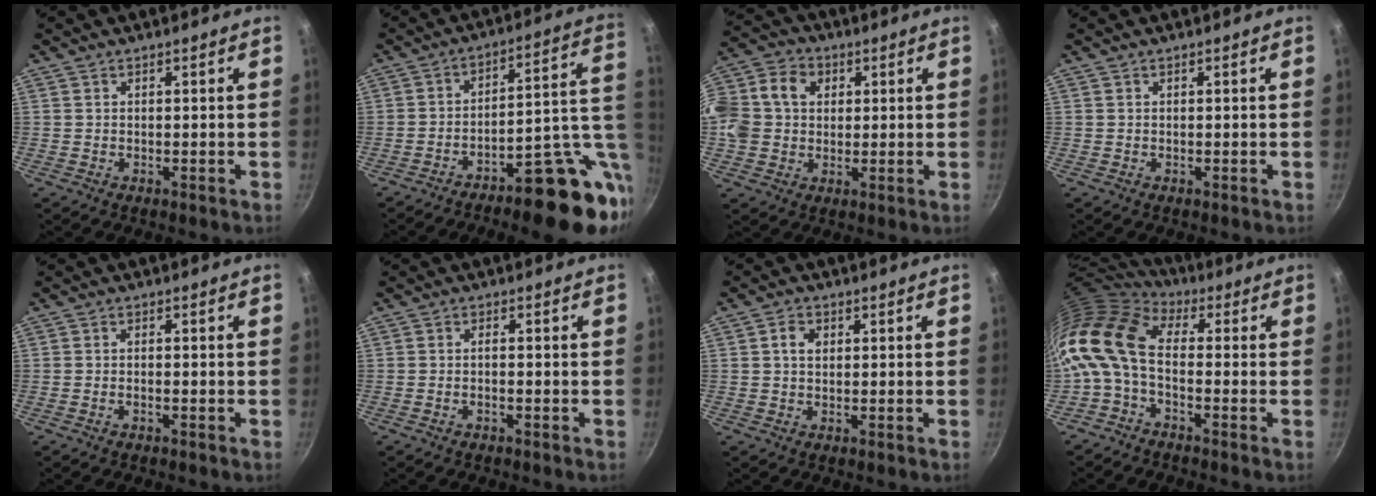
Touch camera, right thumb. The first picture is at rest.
{"total": 18.6, "force": [-6.1, 7.2, 16.1], "torque": [-0.168, 0.029, -0.077]}
{"total": 16.1, "force": [3.1, 13.1, 8.7], "torque": [-0.178, 0.029, 0.044]}
{"total": 0.0}
{"total": 1.0, "force": [-0.6, 0.2, 0.7], "torque": [-0.024, 0.006, -0.016]}
{"total": 1.4, "force": [-0.7, 0.3, 1.1], "torque": [-0.033, 0.009, -0.018]}
{"total": 3.0, "force": [0.7, 2.2, 1.9], "torque": [-0.024, 0.003, 0.009]}
{"total": 13.1, "force": [-1.1, 7.7, 10.6], "torque": [-0.215, 0.018, -0.041]}